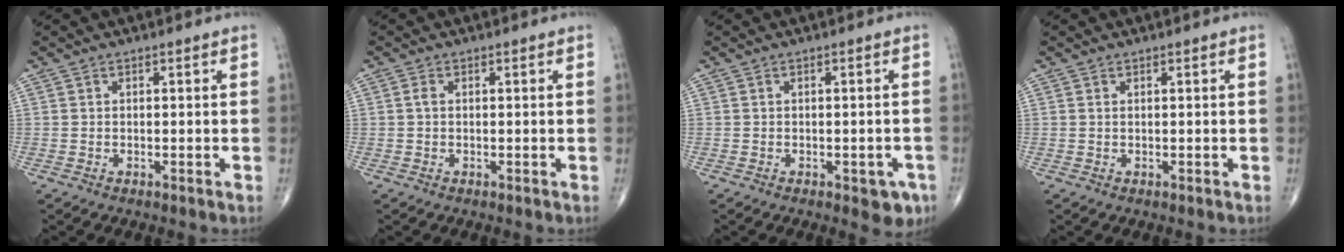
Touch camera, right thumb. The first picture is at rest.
{"total": 1.0, "force": [0.1, 0.7, 0.8], "torque": [-0.015, 0.001, -0.002]}
{"total": 4.4, "force": [-2.0, 2.2, 3.3], "torque": [-0.017, 0.005, -0.020]}
{"total": 0.0}